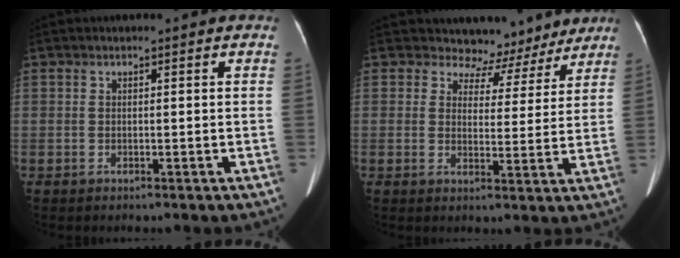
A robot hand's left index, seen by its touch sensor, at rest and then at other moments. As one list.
[{"total": 7.6, "force": [6.8, 3.3, -0.5], "torque": [0.015, -0.009, 0.070]}]